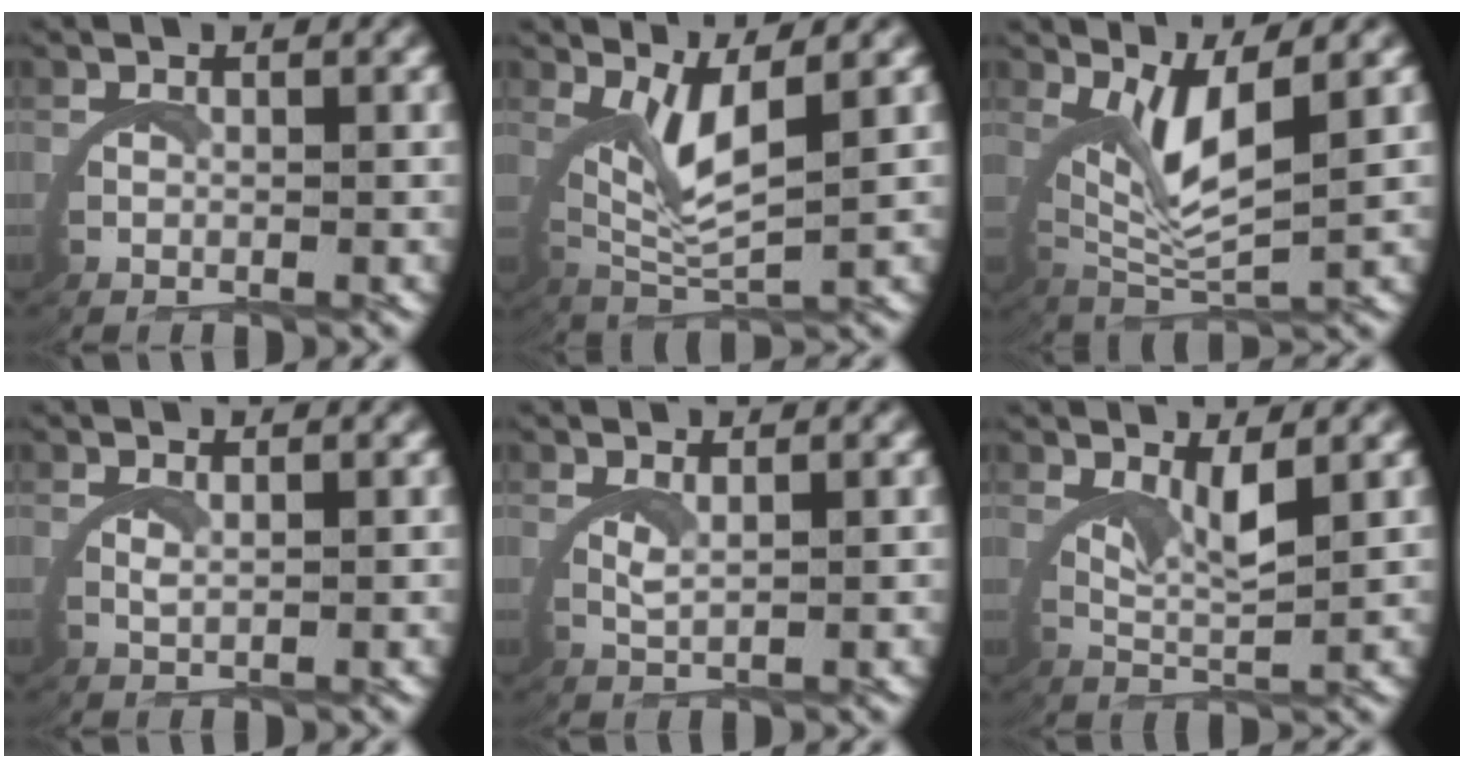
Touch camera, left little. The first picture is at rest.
{"total": 5.4, "force": [2.6, 1.5, 4.5], "torque": [-0.108, -0.008, 0.050]}
{"total": 6.1, "force": [2.8, 2.0, 5.1], "torque": [-0.123, -0.010, 0.057]}
{"total": 1.3, "force": [1.1, -0.5, 0.5], "torque": [-0.017, -0.005, 0.024]}
{"total": 1.8, "force": [1.4, -0.5, 1.0], "torque": [-0.028, -0.007, 0.032]}
{"total": 3.8, "force": [2.5, 0.3, 2.9], "torque": [-0.062, -0.009, 0.047]}